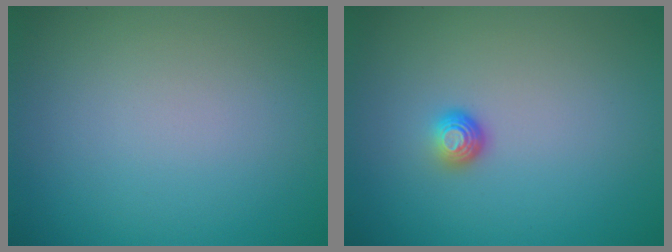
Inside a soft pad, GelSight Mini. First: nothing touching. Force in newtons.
{"total": 1.5, "press": 1.0, "slide": 1.1}